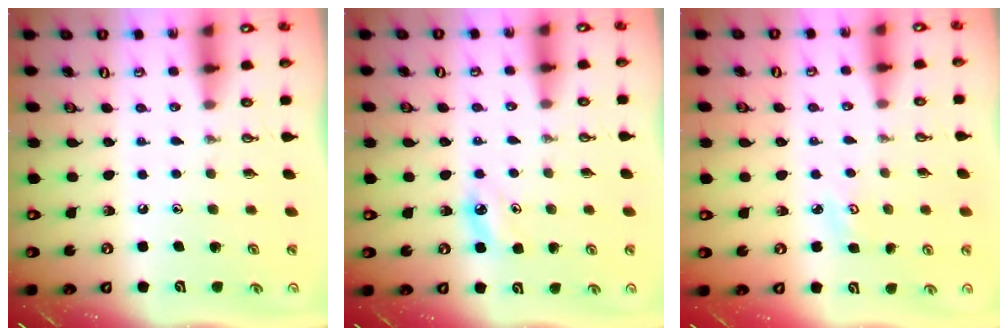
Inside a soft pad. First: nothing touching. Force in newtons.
{"total": 5.1, "press": 5.1, "slide": 0.6}
{"total": 2.8, "press": 2.8, "slide": 0.4}